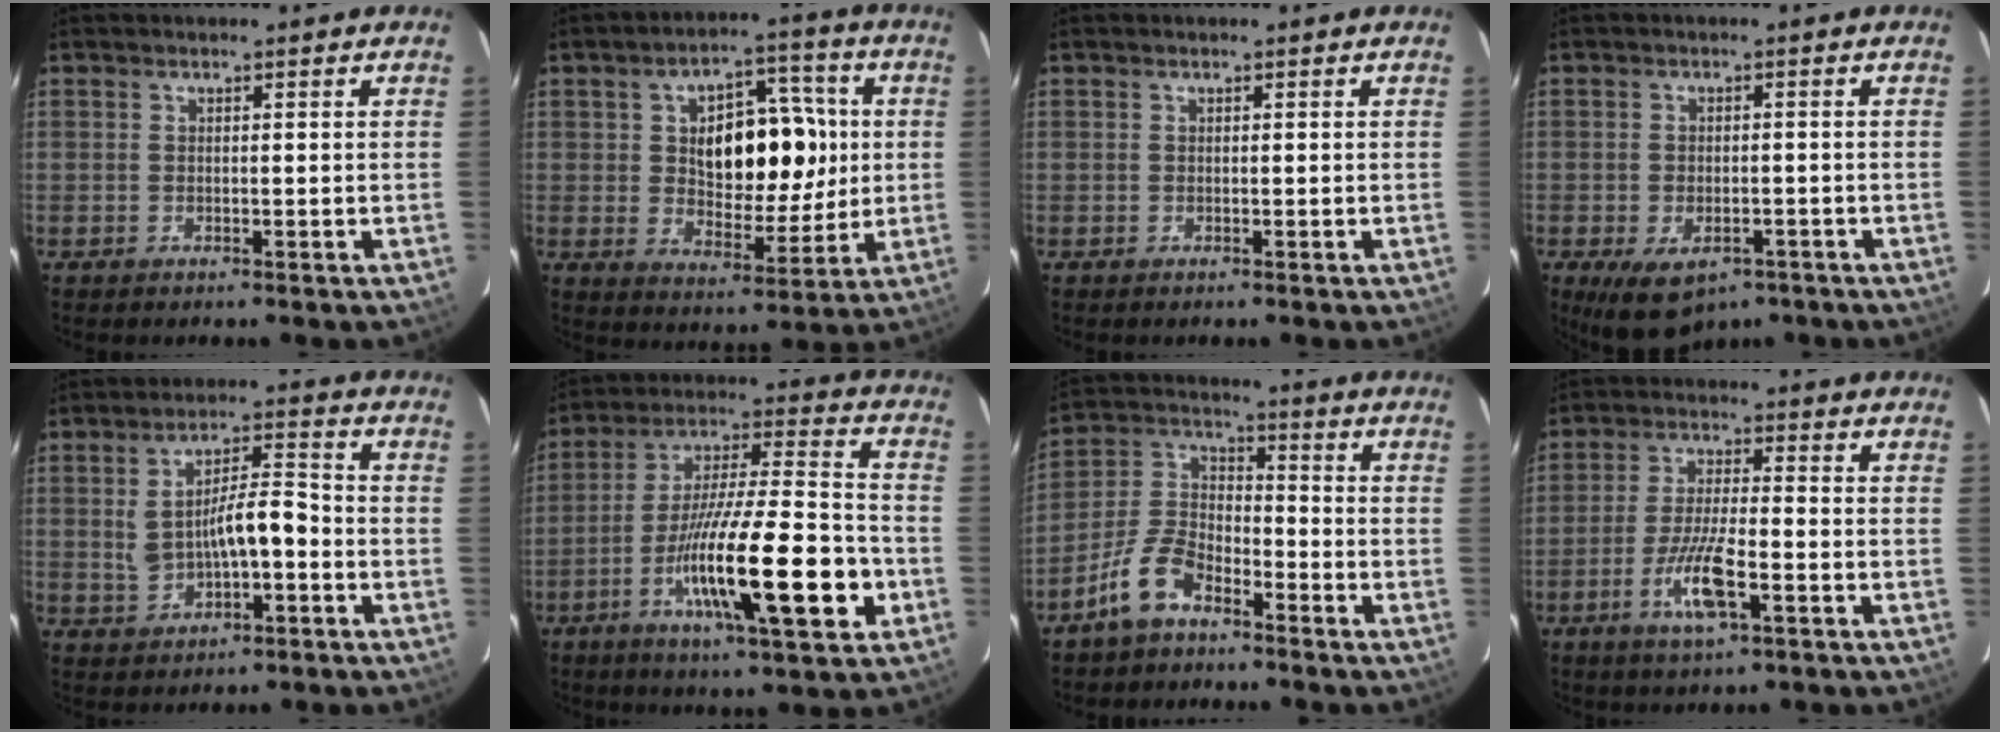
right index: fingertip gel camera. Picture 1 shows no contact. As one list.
[{"total": 13.9, "force": [2.1, 7.2, 11.7], "torque": [-0.176, 0.027, 0.040]}, {"total": 0.0}, {"total": 8.4, "force": [-5.3, 4.6, 4.6], "torque": [-0.075, -0.007, -0.074]}, {"total": 8.4, "force": [-0.9, 3.0, 7.9], "torque": [-0.146, 0.022, -0.011]}, {"total": 20.7, "force": [-7.2, 2.4, 19.3], "torque": [-0.319, -0.010, -0.115]}, {"total": 8.8, "force": [-6.1, 4.2, 4.8], "torque": [-0.114, 0.011, -0.127]}, {"total": 8.2, "force": [-3.5, 1.3, 7.3], "torque": [-0.146, -0.008, -0.062]}]